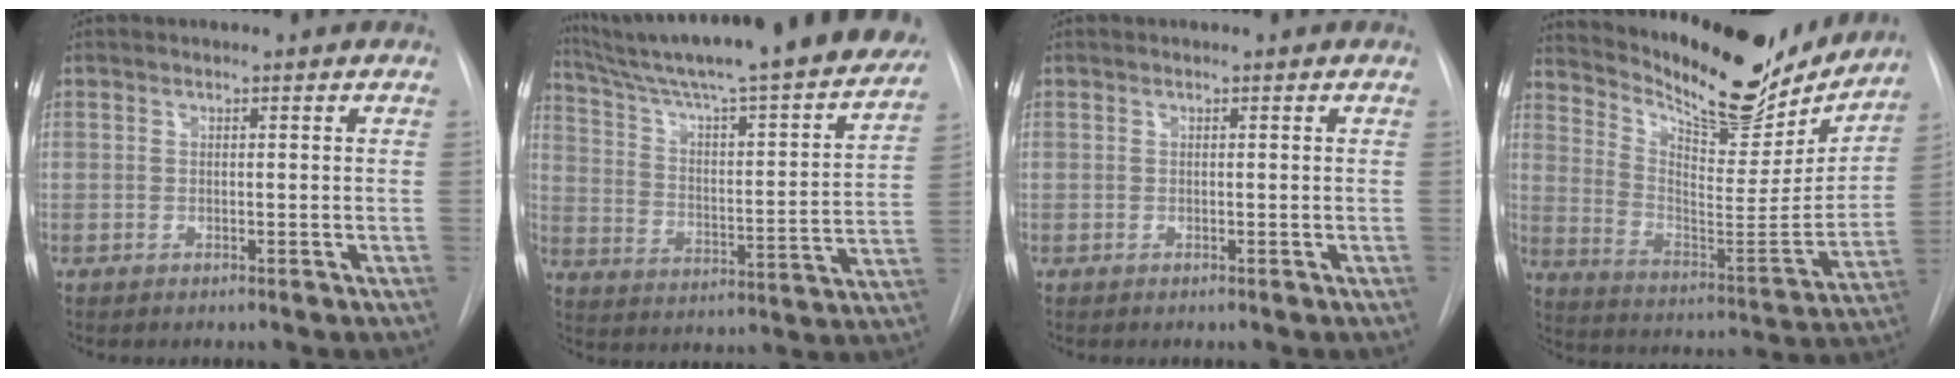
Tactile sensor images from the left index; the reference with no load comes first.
{"total": 30.8, "force": [27.4, 2.3, 14.0], "torque": [-0.223, -0.064, 0.369]}
{"total": 0.0}
{"total": 23.5, "force": [20.7, 6.1, 9.4], "torque": [-0.160, -0.038, 0.301]}